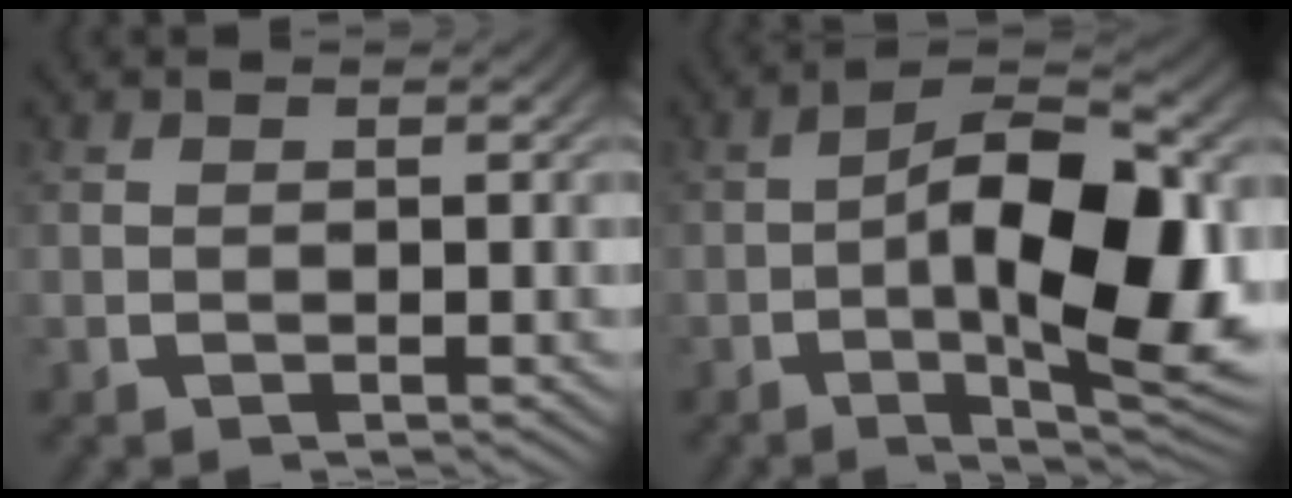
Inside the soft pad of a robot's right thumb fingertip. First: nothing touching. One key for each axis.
{"total": 14.6, "fx": -2.2, "fy": 6.9, "fz": 12.7, "tx": -0.200, "ty": -0.030, "tz": -0.030}